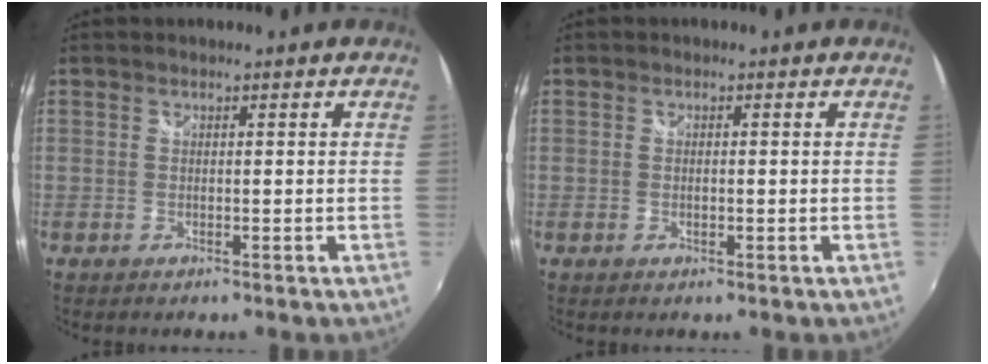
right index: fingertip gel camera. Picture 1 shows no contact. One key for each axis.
{"total": 1.0, "fx": -0.1, "fy": 0.6, "fz": 0.8, "tx": -0.015, "ty": 0.000, "tz": -0.003}